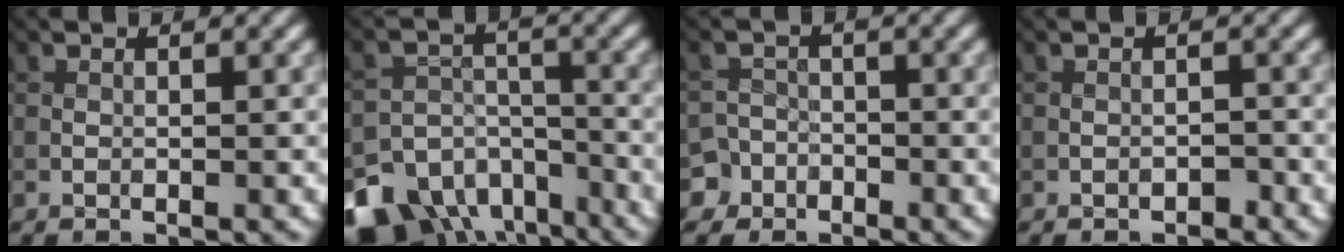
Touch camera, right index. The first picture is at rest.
{"total": 14.5, "force": [-10.3, 9.2, 4.3], "torque": [-0.093, -0.037, -0.164]}
{"total": 5.7, "force": [-3.8, 4.2, 0.2], "torque": [0.016, -0.013, -0.078]}
{"total": 0.7, "force": [-0.6, 0.3, 0.2], "torque": [0.001, 0.004, -0.006]}